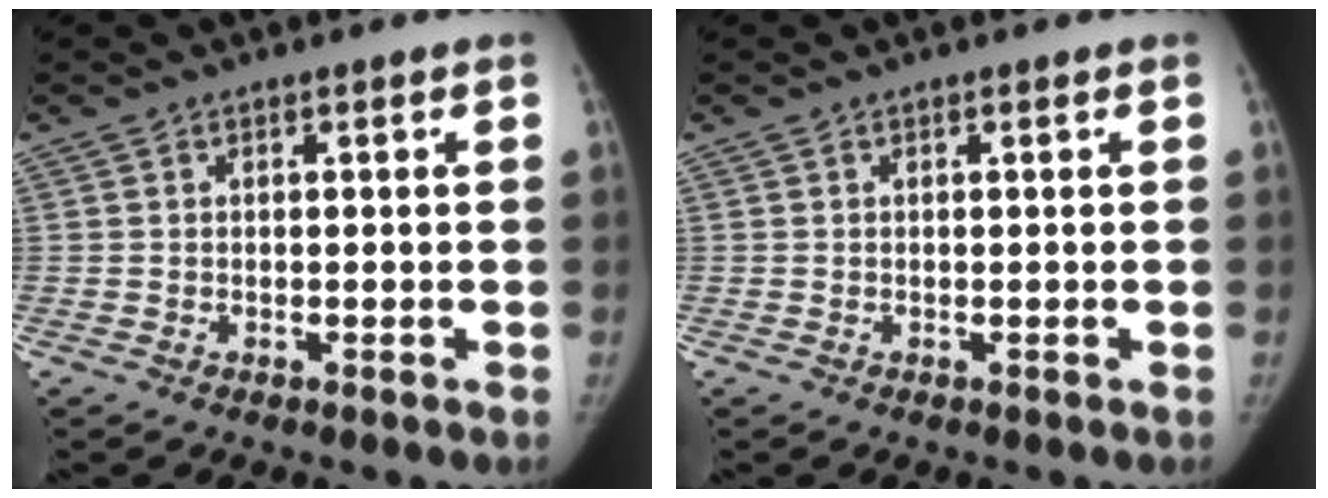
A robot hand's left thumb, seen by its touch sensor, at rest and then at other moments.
{"total": 0.0}